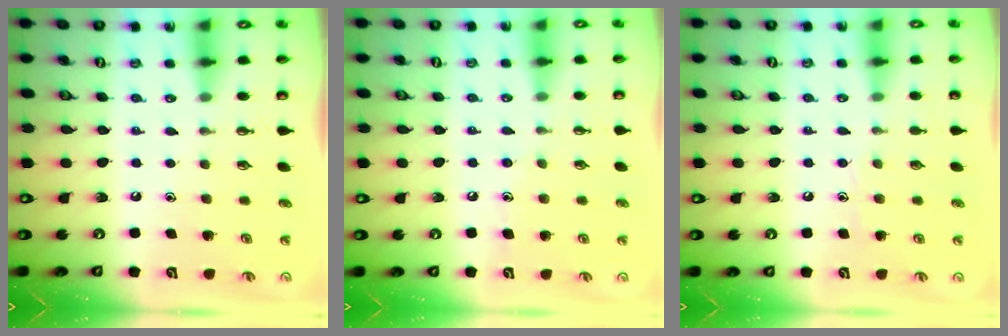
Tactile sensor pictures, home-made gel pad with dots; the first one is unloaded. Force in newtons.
{"total": 4.4, "press": 4.4, "slide": 0.6}
{"total": 5.7, "press": 5.6, "slide": 0.7}